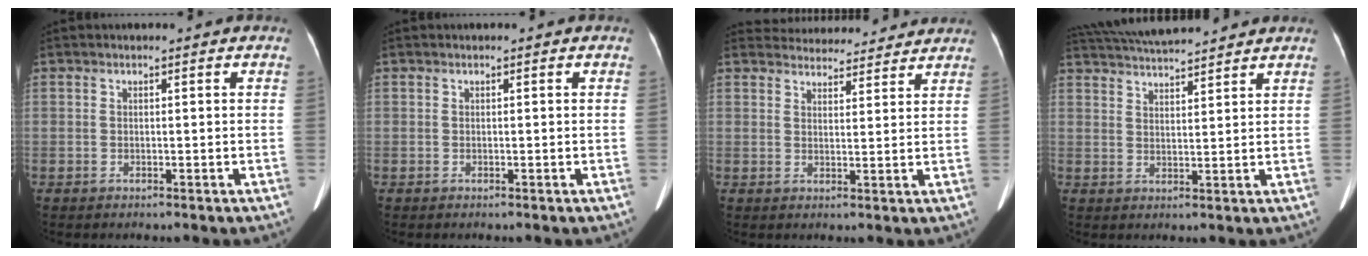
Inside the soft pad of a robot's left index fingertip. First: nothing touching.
{"total": 0.0}
{"total": 11.2, "force": [10.8, 2.7, 1.4], "torque": [-0.009, 0.020, 0.132]}
{"total": 11.9, "force": [11.0, 1.1, 4.4], "torque": [-0.090, 0.029, 0.174]}